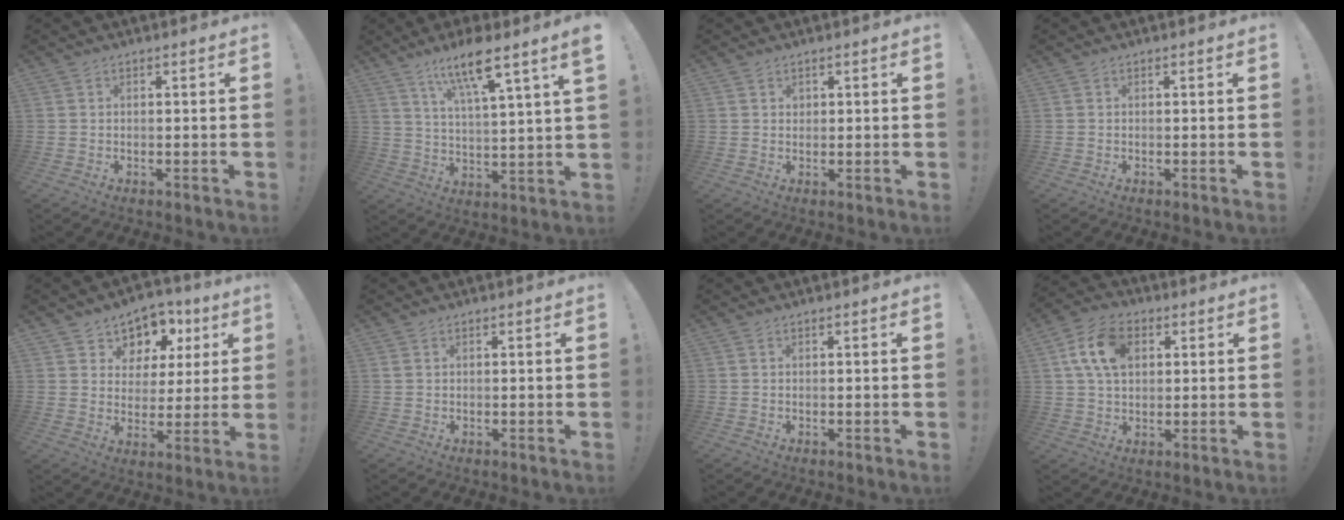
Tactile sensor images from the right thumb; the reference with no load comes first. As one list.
[{"total": 11.8, "force": [8.0, 0.7, 8.7], "torque": [-0.150, -0.039, 0.124]}, {"total": 1.3, "force": [0.7, 1.1, 0.2], "torque": [0.011, -0.005, 0.009]}, {"total": 0.0}, {"total": 8.5, "force": [4.7, 6.7, 2.3], "torque": [-0.032, -0.037, 0.089]}, {"total": 0.7, "force": [0.4, 0.3, 0.4], "torque": [-0.009, 0.002, 0.008]}, {"total": 0.0}, {"total": 12.6, "force": [3.8, 8.5, 8.5], "torque": [-0.156, 0.010, 0.073]}]